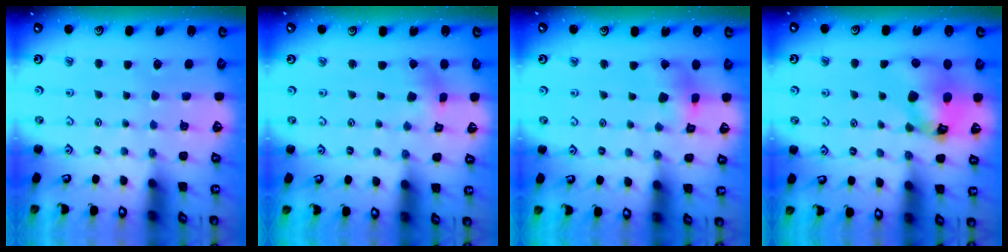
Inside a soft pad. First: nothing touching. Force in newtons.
{"total": 1.6, "press": 1.5, "slide": 0.4}
{"total": 6.9, "press": 6.9, "slide": 0.8}
{"total": 14.2, "press": 14.0, "slide": 2.0}